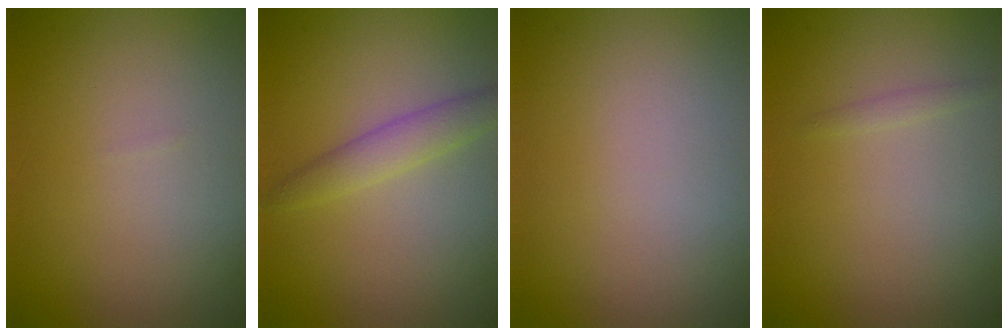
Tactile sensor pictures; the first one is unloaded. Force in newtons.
{"total": 2.1, "press": 2.1, "slide": 0.0}
{"total": 0.0}
{"total": 0.6, "press": 0.5, "slide": 0.0}